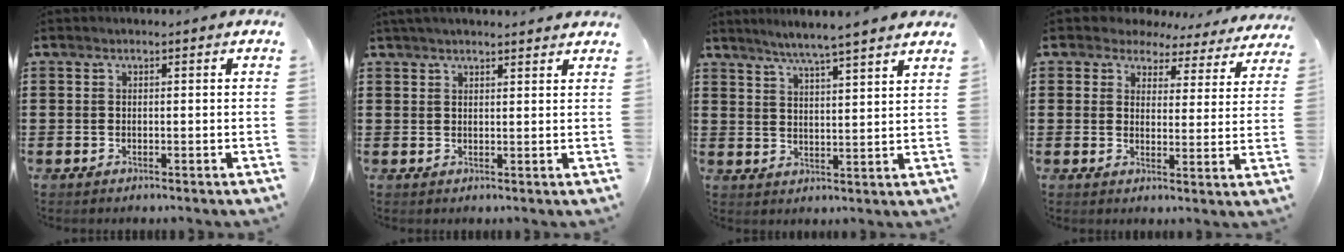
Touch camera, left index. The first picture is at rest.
{"total": 2.0, "force": [1.9, 0.0, 0.5], "torque": [-0.015, 0.001, 0.037]}
{"total": 4.3, "force": [3.9, -0.8, 1.6], "torque": [-0.046, -0.019, 0.065]}
{"total": 4.1, "force": [3.8, 1.6, 0.4], "torque": [-0.032, -0.019, 0.063]}